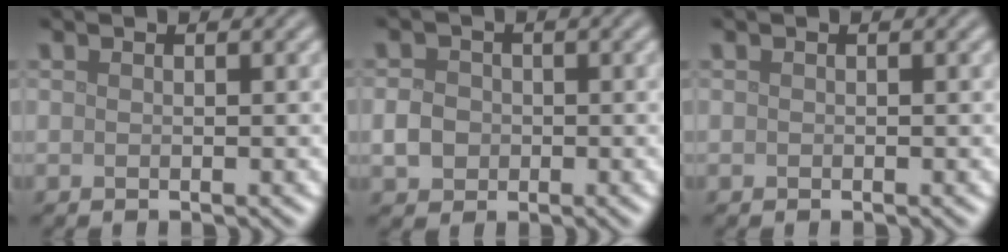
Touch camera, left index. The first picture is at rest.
{"total": 2.3, "force": [-0.4, 2.0, 1.0], "torque": [-0.019, 0.001, -0.013]}
{"total": 0.0}